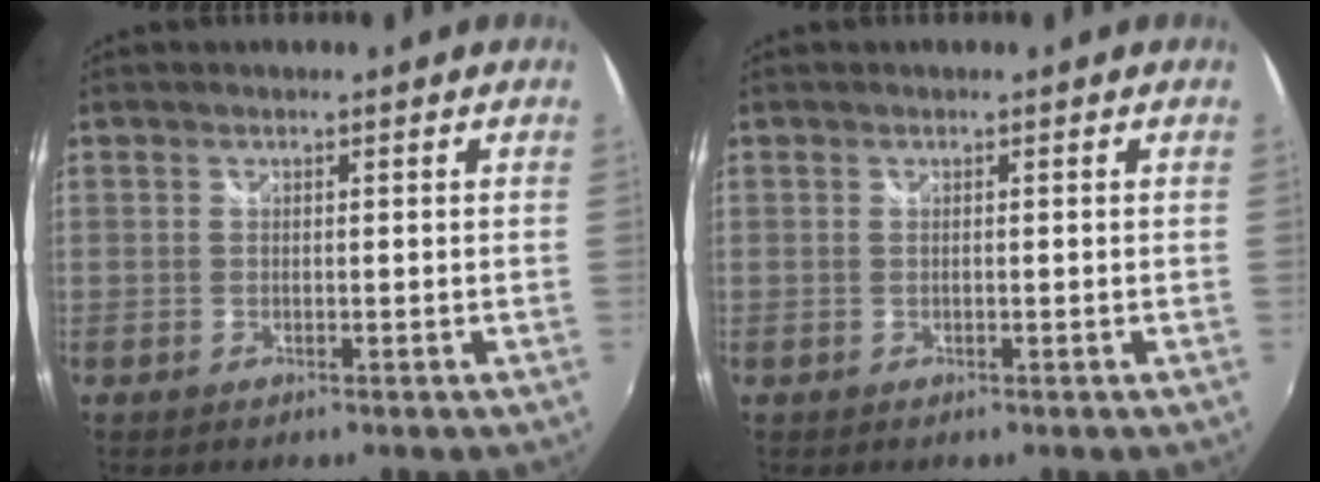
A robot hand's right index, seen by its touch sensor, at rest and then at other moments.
{"total": 0.0}